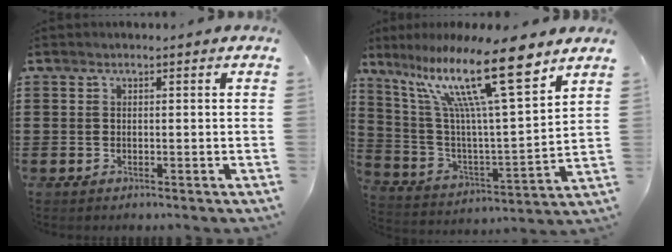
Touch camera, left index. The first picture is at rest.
{"total": 16.9, "force": [10.7, 2.1, 12.8], "torque": [-0.271, -0.051, 0.170]}